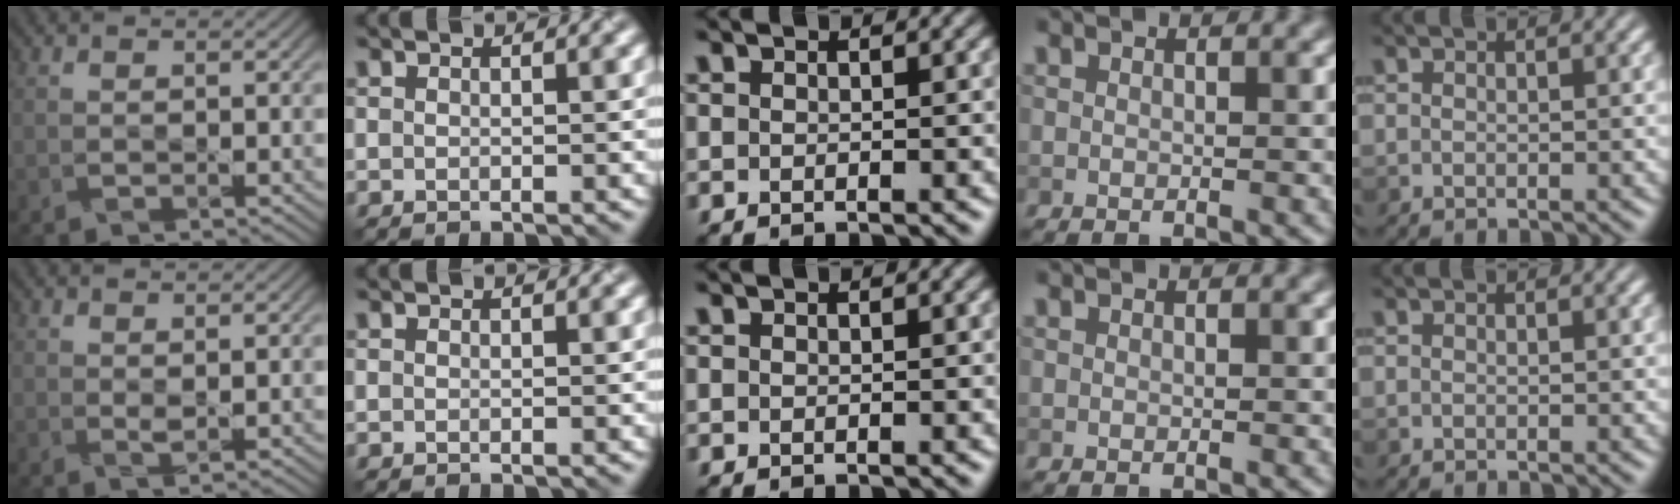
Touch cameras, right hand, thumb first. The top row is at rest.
{"thumb": {"total": 1.0, "force": [0.6, 0.3, 0.7], "torque": [-0.016, -0.003, 0.015]}}